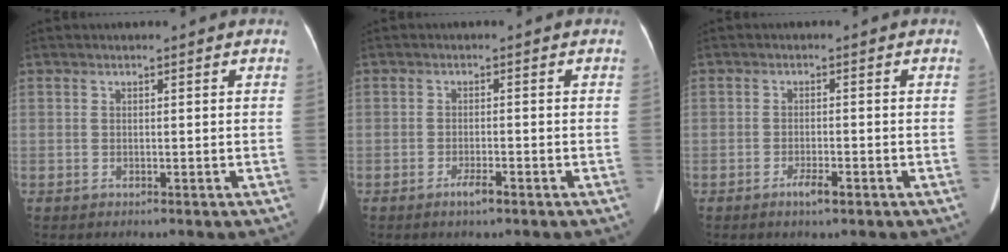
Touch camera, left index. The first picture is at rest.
{"total": 2.2, "force": [-1.6, 0.3, 1.5], "torque": [-0.028, -0.002, -0.026]}
{"total": 2.6, "force": [-1.7, 0.4, 1.8], "torque": [-0.031, 0.000, -0.028]}